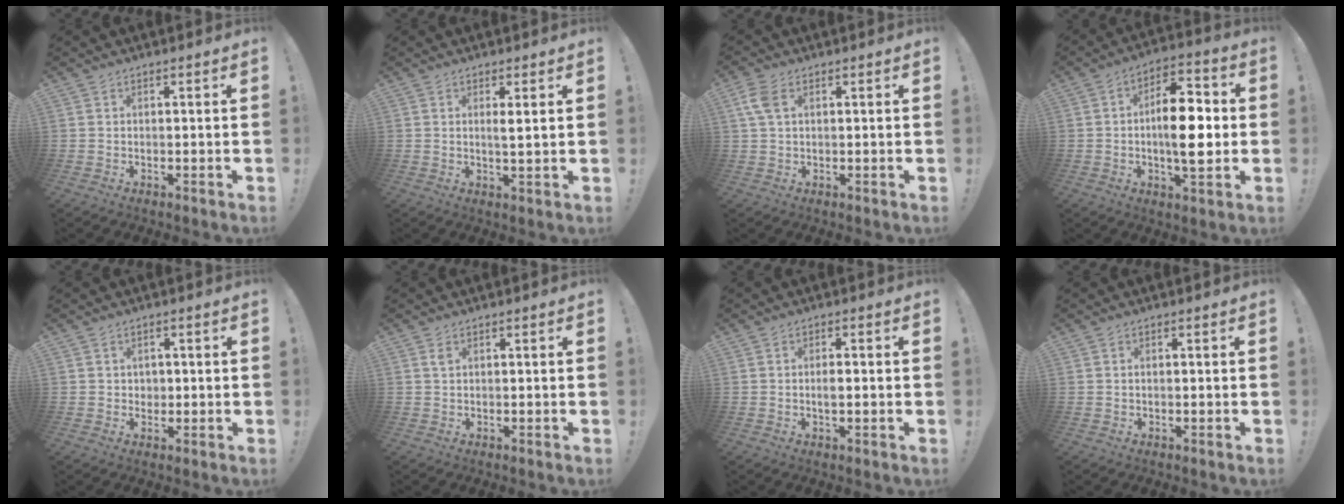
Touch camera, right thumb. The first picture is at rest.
{"total": 2.7, "force": [1.2, -0.1, 2.4], "torque": [-0.044, -0.009, 0.017]}
{"total": 5.2, "force": [1.6, 3.0, 3.9], "torque": [-0.092, 0.008, 0.033]}
{"total": 14.7, "force": [-1.0, 6.5, 13.1], "torque": [-0.189, 0.005, -0.024]}
{"total": 2.1, "force": [0.5, 2.0, 0.0], "torque": [0.005, -0.002, 0.007]}
{"total": 1.0, "force": [0.5, 0.5, 0.8], "torque": [-0.014, 0.000, 0.009]}
{"total": 2.4, "force": [-0.4, 0.7, 2.2], "torque": [-0.031, -0.002, -0.010]}
{"total": 0.0}